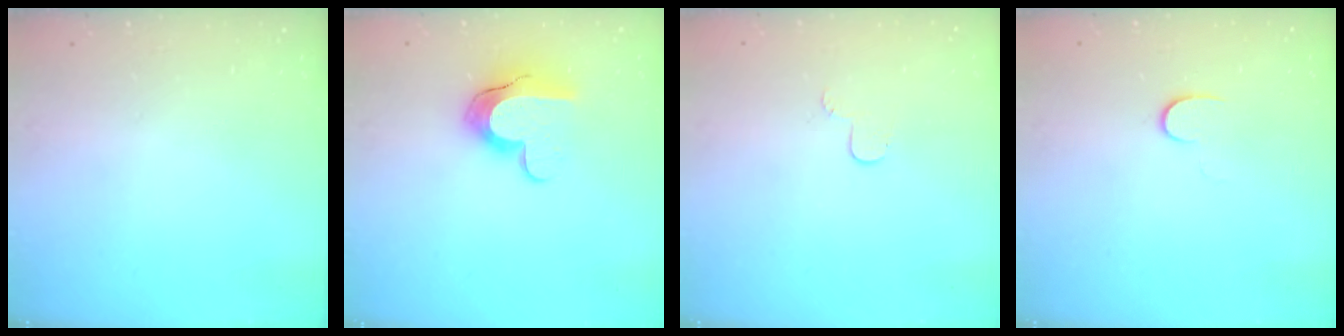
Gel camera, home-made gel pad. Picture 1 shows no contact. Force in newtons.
{"total": 11.1, "press": 11.1, "slide": 0.8}
{"total": 4.0, "press": 3.9, "slide": 0.3}
{"total": 6.8, "press": 6.7, "slide": 1.0}